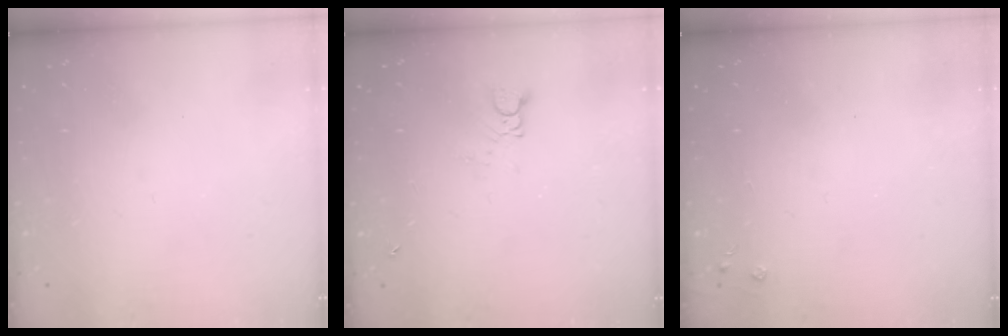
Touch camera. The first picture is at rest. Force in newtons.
{"total": 1.2, "press": 1.1, "slide": 0.1}
{"total": 2.7, "press": 2.7, "slide": 0.4}